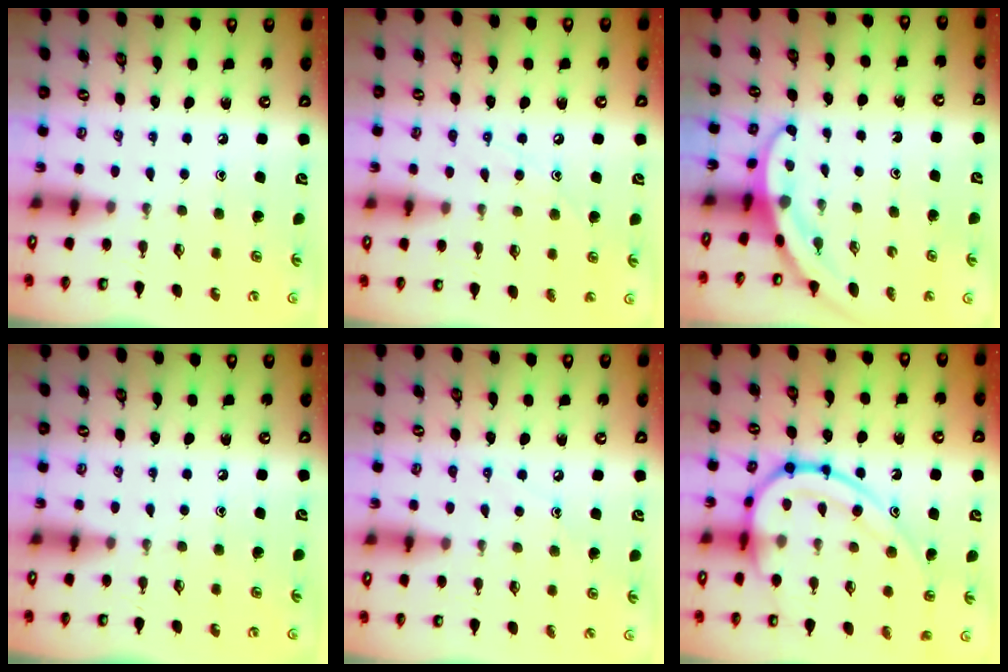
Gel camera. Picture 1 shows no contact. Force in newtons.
{"total": 7.3, "press": 7.3, "slide": 0.4}
{"total": 3.3, "press": 3.3, "slide": 0.1}
{"total": 0.0}
{"total": 4.2, "press": 4.2, "slide": 0.2}
{"total": 18.1, "press": 18.0, "slide": 1.1}